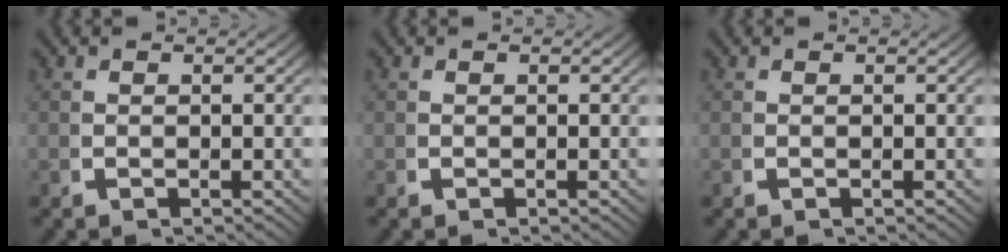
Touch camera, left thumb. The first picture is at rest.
{"total": 0.0}
{"total": 0.0}